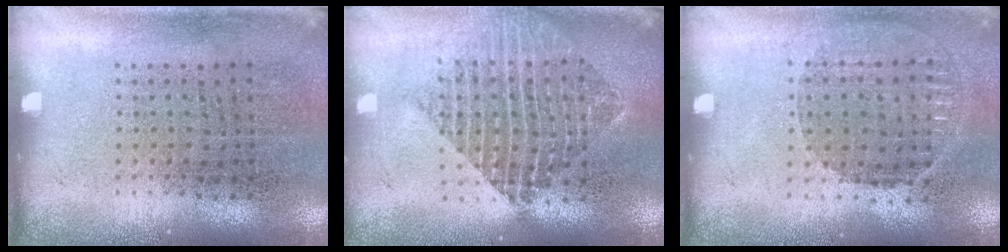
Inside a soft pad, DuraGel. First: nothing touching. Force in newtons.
{"total": 2.1, "press": 1.7, "slide": 1.2}
{"total": 0.9, "press": 0.9, "slide": 0.2}